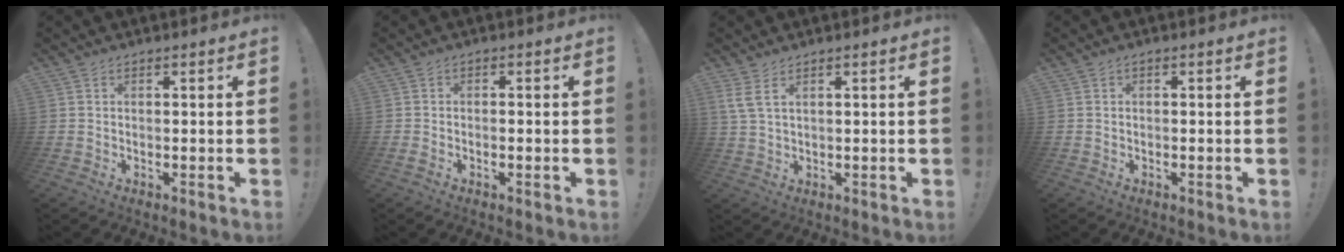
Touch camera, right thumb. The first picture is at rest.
{"total": 1.4, "force": [-0.9, 0.2, 1.0], "torque": [-0.019, 0.003, -0.015]}
{"total": 4.1, "force": [2.3, 1.1, 3.2], "torque": [-0.065, -0.007, 0.045]}
{"total": 0.0}